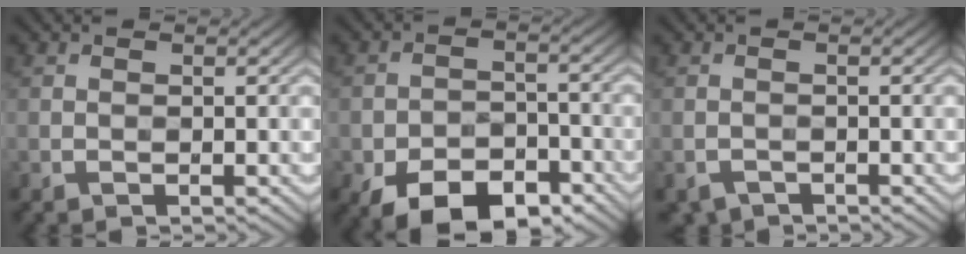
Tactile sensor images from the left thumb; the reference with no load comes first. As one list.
[{"total": 10.1, "force": [-6.5, 5.3, 5.6], "torque": [-0.100, -0.018, -0.106]}, {"total": 1.4, "force": [-1.1, 0.7, 0.3], "torque": [-0.006, -0.002, -0.023]}]